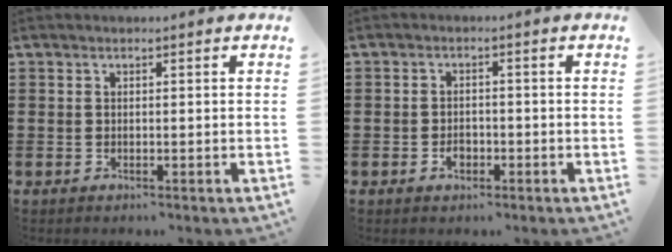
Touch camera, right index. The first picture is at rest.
{"total": 2.4, "force": [-1.0, 1.6, 1.5], "torque": [-0.030, 0.000, -0.019]}